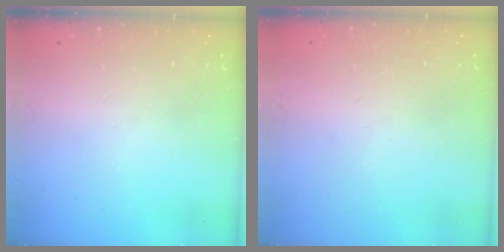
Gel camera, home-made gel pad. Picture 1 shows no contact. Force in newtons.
{"total": 2.0, "press": 1.9, "slide": 0.5}